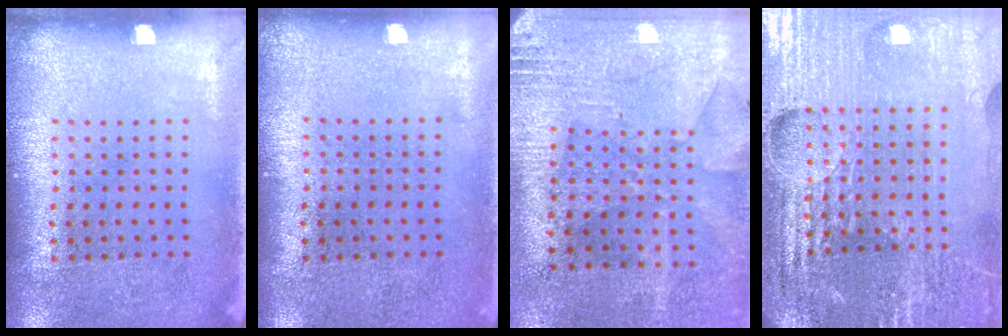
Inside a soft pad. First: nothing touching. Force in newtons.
{"total": 0.0}
{"total": 2.8, "press": 2.5, "slide": 1.1}
{"total": 5.6, "press": 5.1, "slide": 2.4}